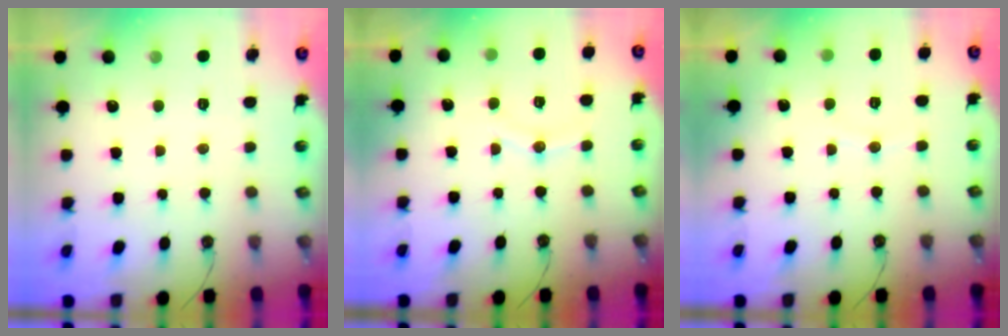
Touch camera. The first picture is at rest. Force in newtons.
{"total": 6.9, "press": 6.7, "slide": 1.8}
{"total": 2.8, "press": 2.8, "slide": 0.3}